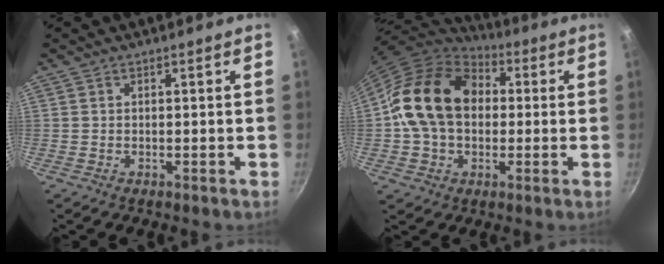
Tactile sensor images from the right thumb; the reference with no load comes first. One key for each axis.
{"total": 18.7, "fx": 1.7, "fy": 14.1, "fz": 12.1, "tx": -0.190, "ty": 0.036, "tz": 0.020}